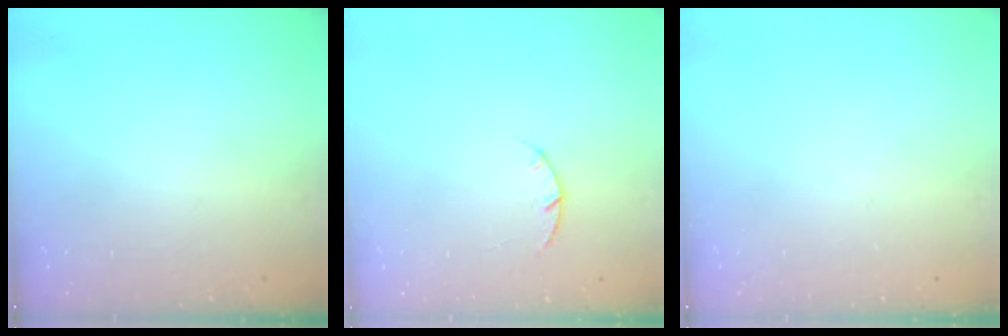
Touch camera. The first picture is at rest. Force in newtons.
{"total": 2.9, "press": 2.9, "slide": 0.5}
{"total": 0.0}